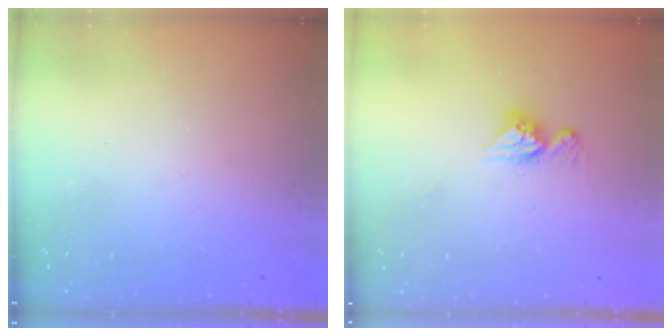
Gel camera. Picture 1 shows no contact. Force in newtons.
{"total": 9.4, "press": 9.4, "slide": 0.8}